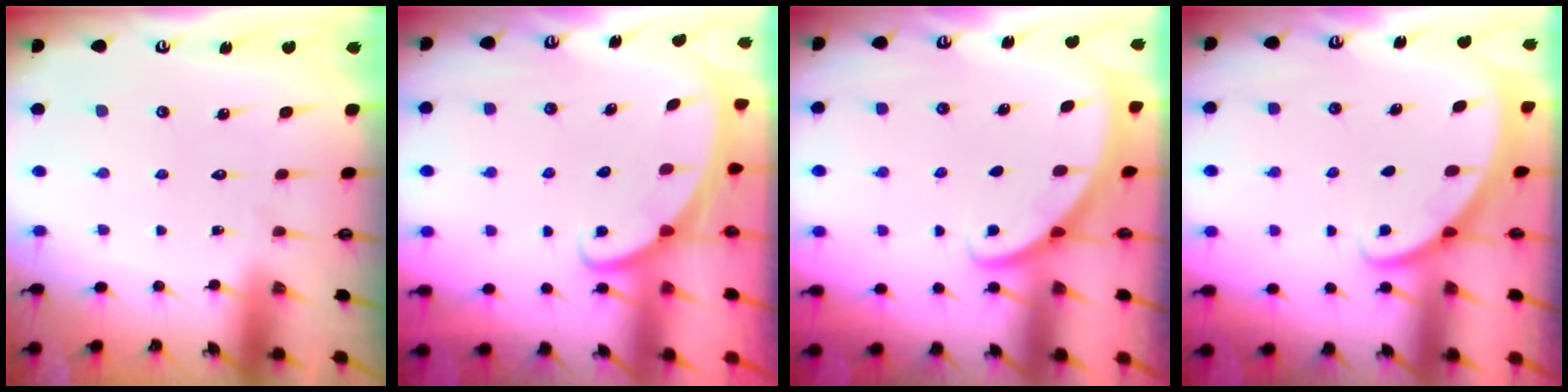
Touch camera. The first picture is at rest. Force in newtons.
{"total": 1.7, "press": 1.7, "slide": 0.1}
{"total": 2.1, "press": 2.1, "slide": 0.1}
{"total": 1.9, "press": 1.9, "slide": 0.1}